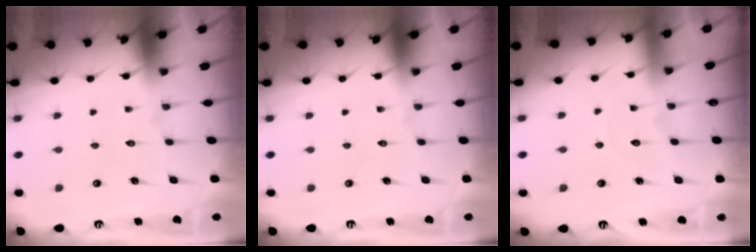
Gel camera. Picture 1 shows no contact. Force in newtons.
{"total": 0.0}
{"total": 3.5, "press": 3.5, "slide": 0.4}